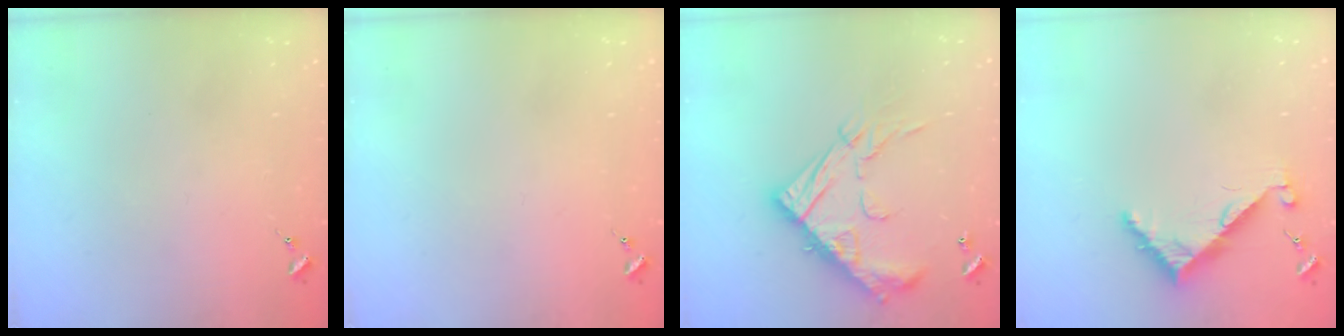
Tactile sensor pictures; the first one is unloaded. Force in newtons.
{"total": 0.0}
{"total": 21.7, "press": 21.6, "slide": 1.9}
{"total": 6.3, "press": 6.3, "slide": 0.5}